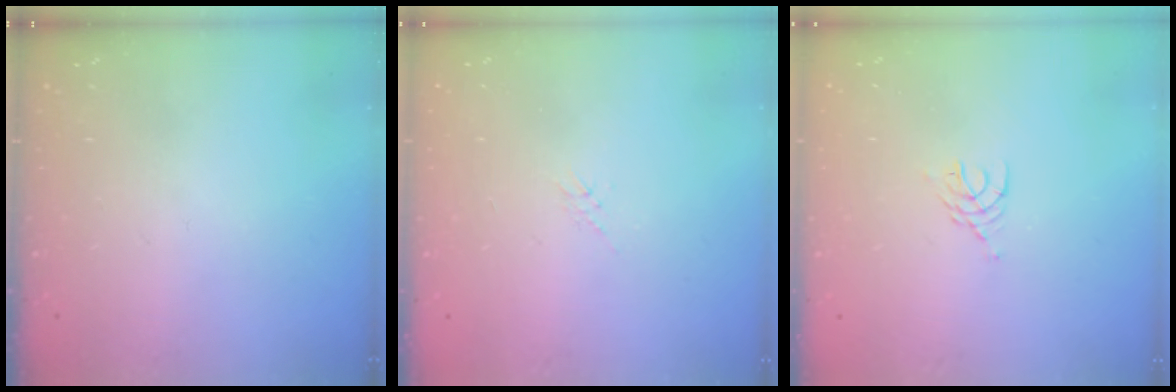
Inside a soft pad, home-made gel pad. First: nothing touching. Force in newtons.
{"total": 1.7, "press": 1.6, "slide": 0.4}
{"total": 3.2, "press": 3.1, "slide": 0.4}